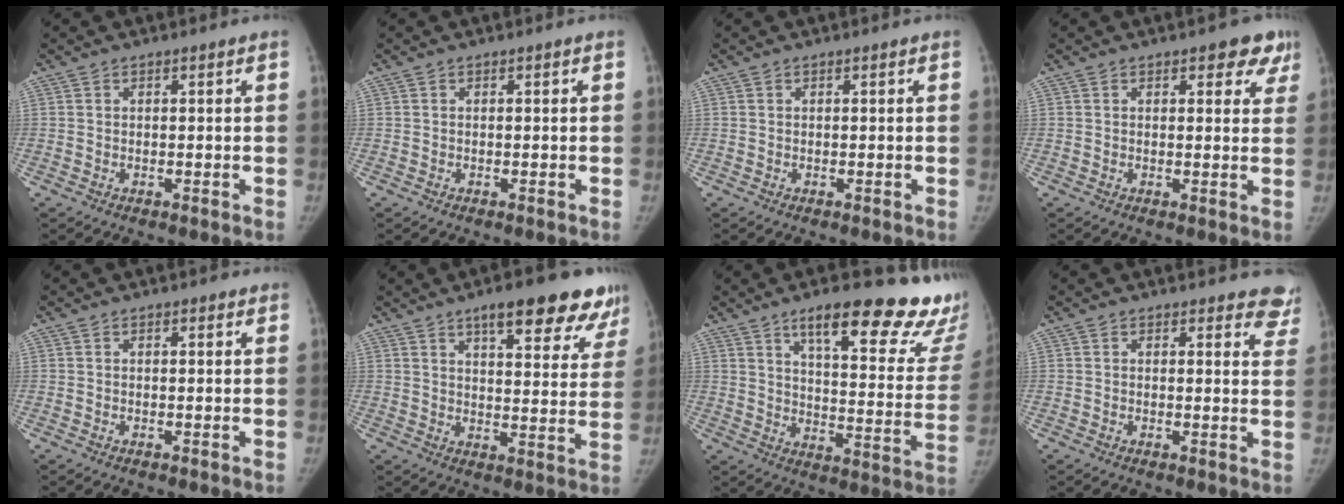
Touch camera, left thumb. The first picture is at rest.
{"total": 0.0}
{"total": 0.0}
{"total": 5.6, "force": [3.4, 2.8, 3.5], "torque": [0.001, -0.010, 0.034]}
{"total": 0.8, "force": [0.5, 0.4, 0.5], "torque": [-0.008, -0.002, 0.004]}
{"total": 17.9, "force": [12.1, 5.7, 11.8], "torque": [-0.108, -0.043, 0.151]}
{"total": 27.4, "force": [18.9, 7.5, 18.4], "torque": [-0.189, -0.091, 0.246]}
{"total": 7.1, "force": [6.4, 2.8, 1.2], "torque": [0.040, -0.031, 0.041]}